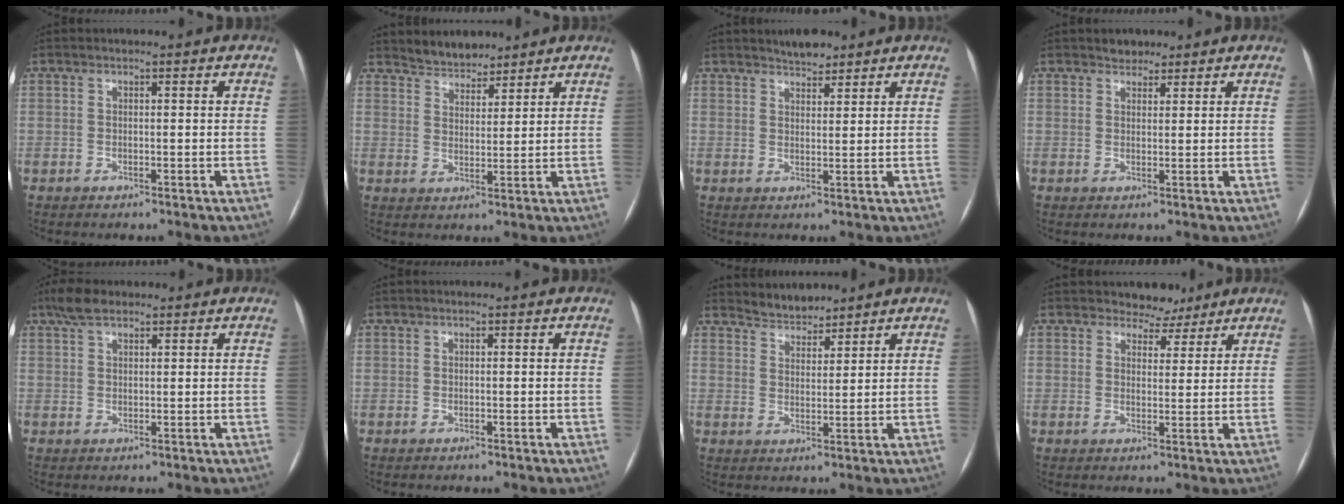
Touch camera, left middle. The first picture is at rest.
{"total": 4.6, "force": [4.3, 1.6, 0.5], "torque": [-0.011, 0.010, 0.079]}
{"total": 3.3, "force": [2.9, 1.1, 1.1], "torque": [-0.019, 0.004, 0.047]}
{"total": 2.1, "force": [1.7, 1.2, 0.2], "torque": [-0.003, 0.003, 0.025]}
{"total": 4.9, "force": [3.7, 1.9, 2.7], "torque": [-0.062, 0.023, 0.071]}
{"total": 0.0}
{"total": 4.0, "force": [3.9, 0.9, 0.0], "torque": [-0.002, 0.010, 0.073]}
{"total": 4.1, "force": [3.5, 2.2, 0.2], "torque": [0.004, -0.003, 0.047]}